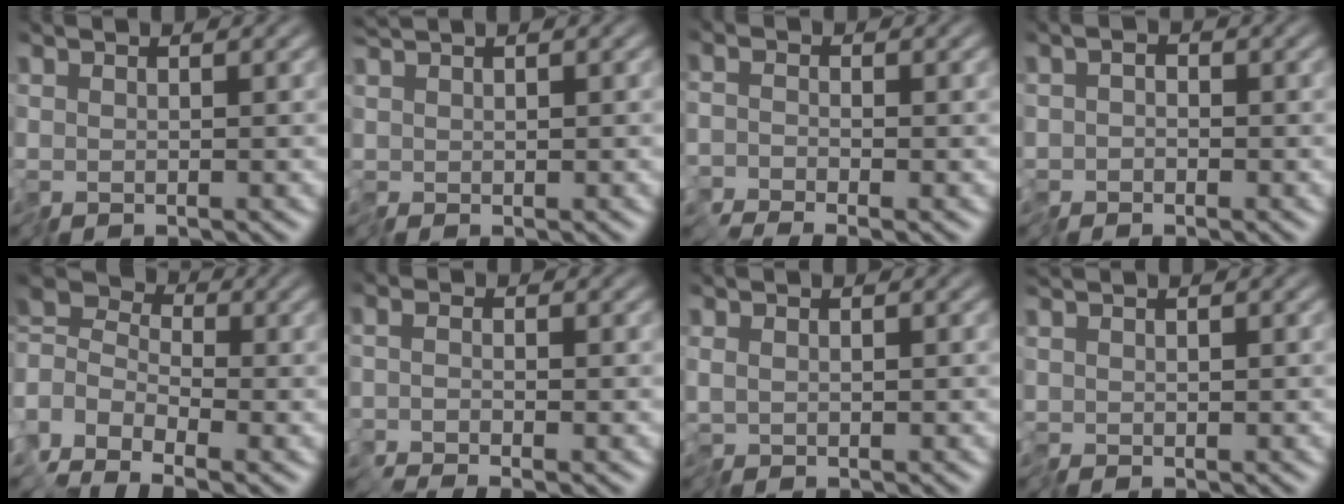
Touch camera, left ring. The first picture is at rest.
{"total": 0.9, "force": [0.7, 0.4, 0.4], "torque": [-0.012, 0.006, 0.014]}
{"total": 0.8, "force": [-0.7, -0.1, -0.1], "torque": [0.002, -0.004, -0.020]}
{"total": 1.8, "force": [-0.8, 1.3, 1.0], "torque": [-0.020, -0.003, -0.023]}
{"total": 3.7, "force": [-2.9, 1.9, 1.4], "torque": [-0.031, 0.008, -0.079]}
{"total": 0.6, "force": [-0.5, -0.2, 0.2], "torque": [-0.007, 0.000, -0.012]}
{"total": 0.6, "force": [0.1, 0.3, 0.5], "torque": [-0.011, 0.003, 0.000]}
{"total": 0.5, "force": [0.4, 0.3, 0.1], "torque": [-0.006, 0.004, 0.007]}